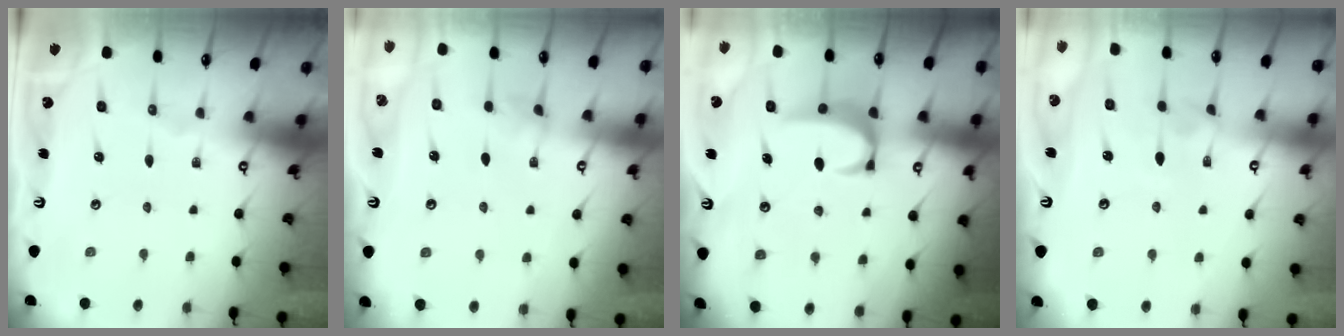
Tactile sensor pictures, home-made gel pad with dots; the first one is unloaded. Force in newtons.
{"total": 2.8, "press": 2.8, "slide": 0.3}
{"total": 3.4, "press": 3.4, "slide": 0.3}
{"total": 2.2, "press": 2.2, "slide": 0.5}